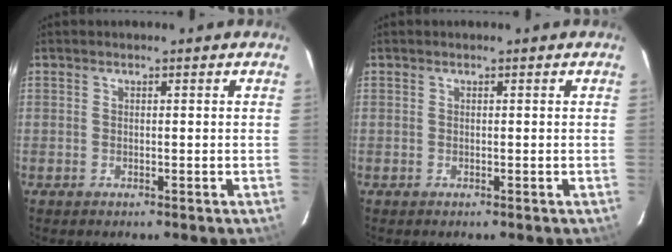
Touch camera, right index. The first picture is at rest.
{"total": 0.0}